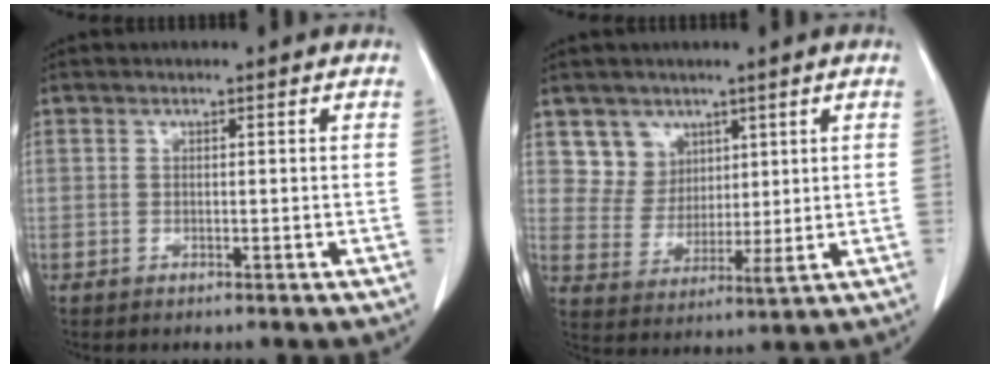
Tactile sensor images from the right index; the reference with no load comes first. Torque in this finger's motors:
{"motor_torque": [0.09, 0.04, 0.03, 0.01]}